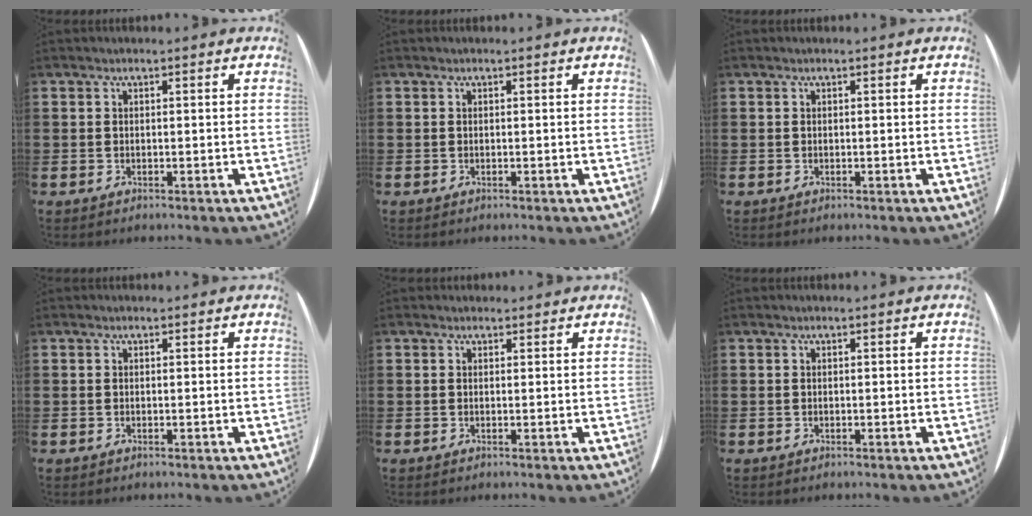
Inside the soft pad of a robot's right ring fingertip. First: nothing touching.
{"total": 0.0}
{"total": 0.0}
{"total": 0.0}
{"total": 0.5, "force": [0.5, 0.2, -0.1], "torque": [0.001, 0.004, 0.009]}
{"total": 0.0}